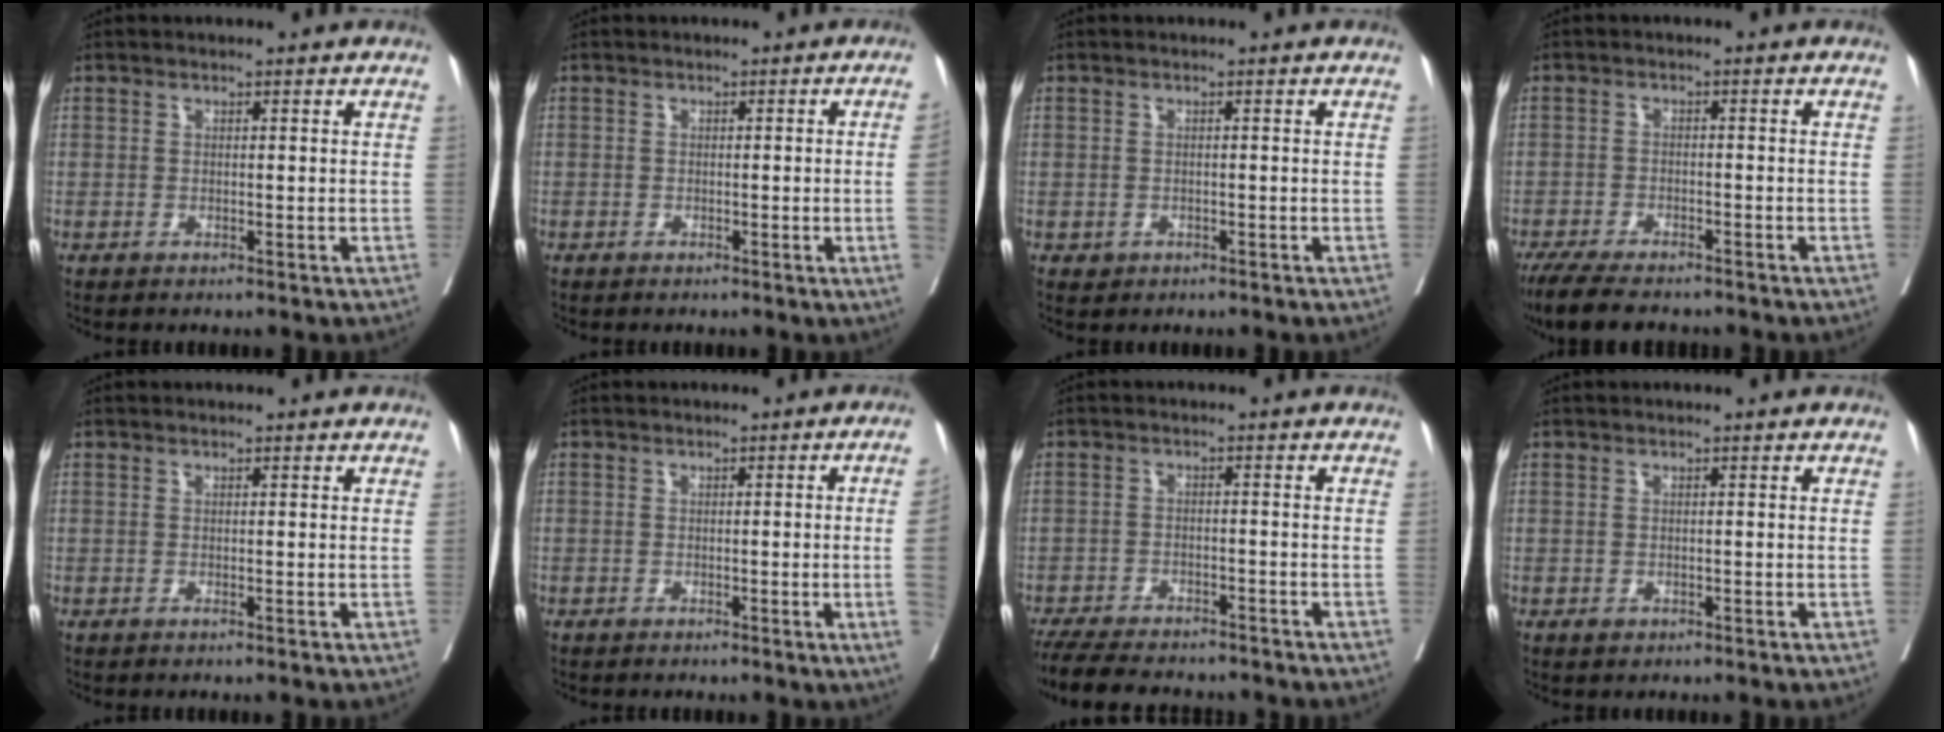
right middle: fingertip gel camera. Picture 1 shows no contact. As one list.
[{"total": 2.5, "force": [-0.4, -0.9, 2.3], "torque": [-0.030, -0.003, -0.004]}, {"total": 1.1, "force": [-0.5, 0.9, 0.2], "torque": [-0.007, 0.002, -0.002]}, {"total": 9.5, "force": [-8.0, 2.2, 4.6], "torque": [-0.077, -0.017, -0.128]}, {"total": 0.0}, {"total": 4.2, "force": [-0.7, -1.5, 3.8], "torque": [-0.046, -0.008, -0.009]}, {"total": 13.4, "force": [-11.8, 3.3, 5.5], "torque": [-0.112, -0.016, -0.170]}, {"total": 0.8, "force": [-0.4, 0.6, 0.4], "torque": [-0.009, 0.000, -0.003]}]